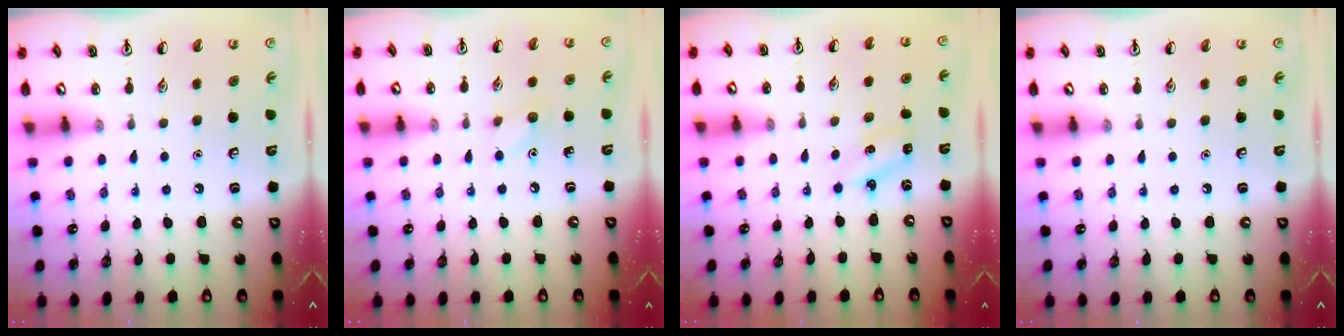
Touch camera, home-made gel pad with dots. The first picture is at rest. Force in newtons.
{"total": 5.1, "press": 4.9, "slide": 1.4}
{"total": 2.6, "press": 2.4, "slide": 0.8}
{"total": 0.0}